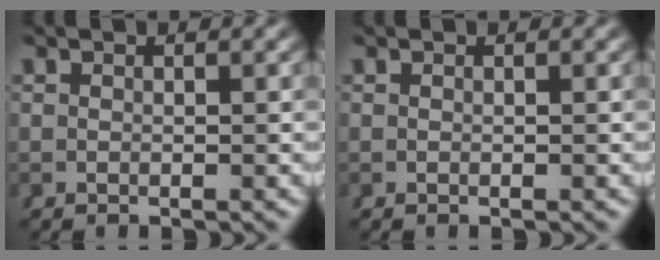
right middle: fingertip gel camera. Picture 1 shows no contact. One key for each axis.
{"total": 0.0}